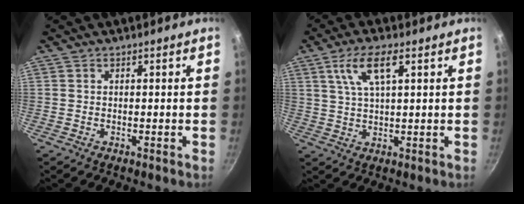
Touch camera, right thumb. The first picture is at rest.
{"total": 7.7, "force": [3.2, 2.4, 6.6], "torque": [-0.123, -0.001, 0.065]}